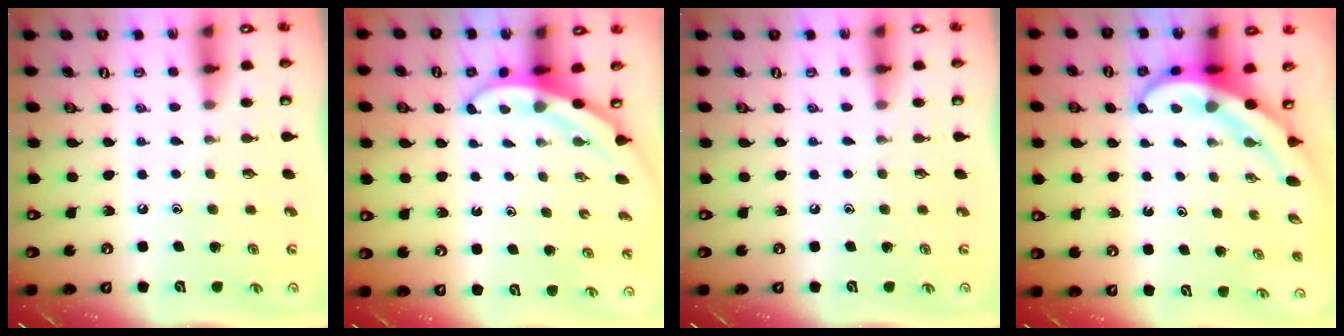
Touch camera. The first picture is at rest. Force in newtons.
{"total": 3.6, "press": 3.6, "slide": 0.2}
{"total": 0.0}
{"total": 7.9, "press": 7.8, "slide": 1.6}